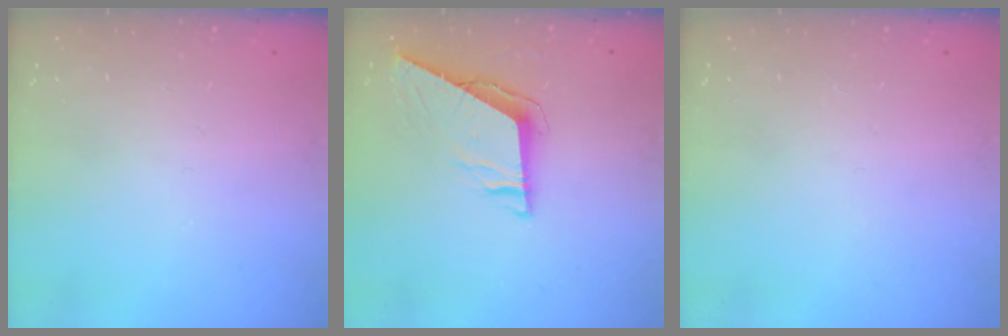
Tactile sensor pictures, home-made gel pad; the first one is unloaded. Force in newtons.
{"total": 7.2, "press": 7.2, "slide": 0.5}
{"total": 0.0}